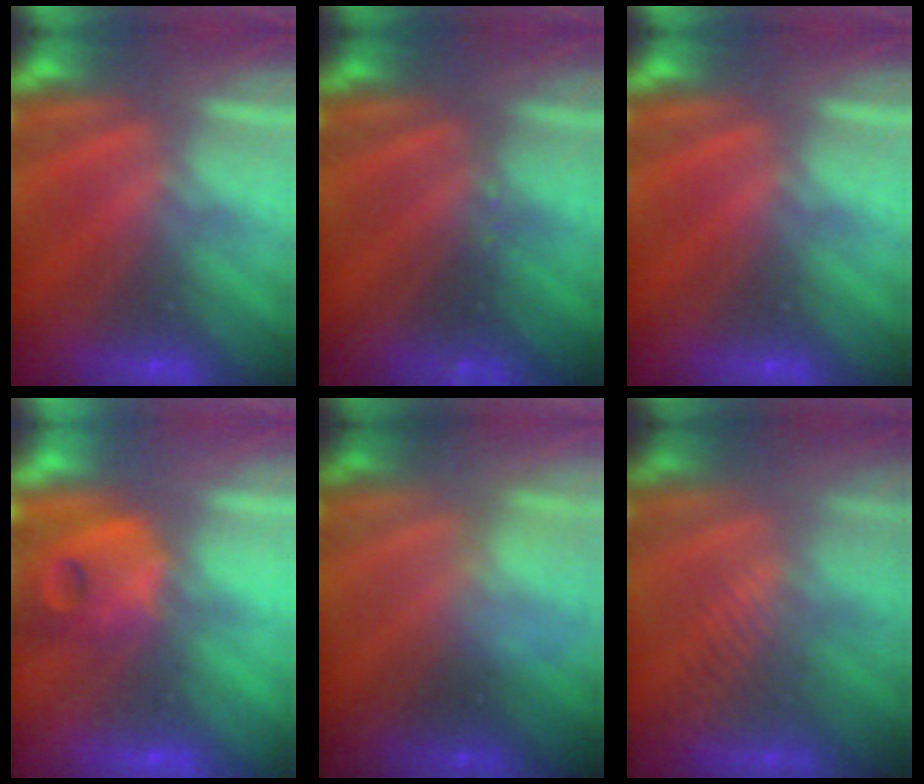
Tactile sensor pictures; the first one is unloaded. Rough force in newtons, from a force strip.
{"total": 2.4}
{"total": 0.0}
{"total": 9.8}
{"total": 2.4}
{"total": 3.0}